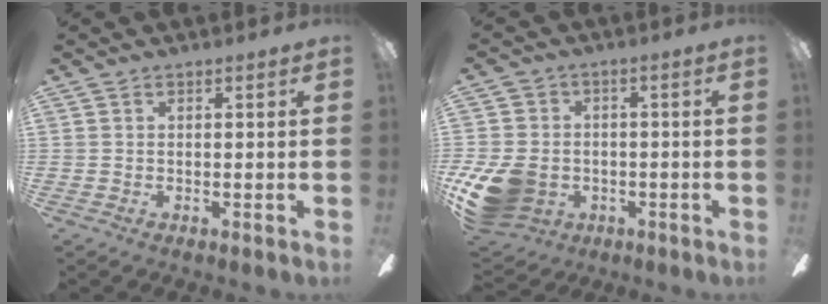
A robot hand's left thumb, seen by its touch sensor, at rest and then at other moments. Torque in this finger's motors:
{"motor_torque": [0.15, 1.72, 0.37, -0.37, 0.10]}